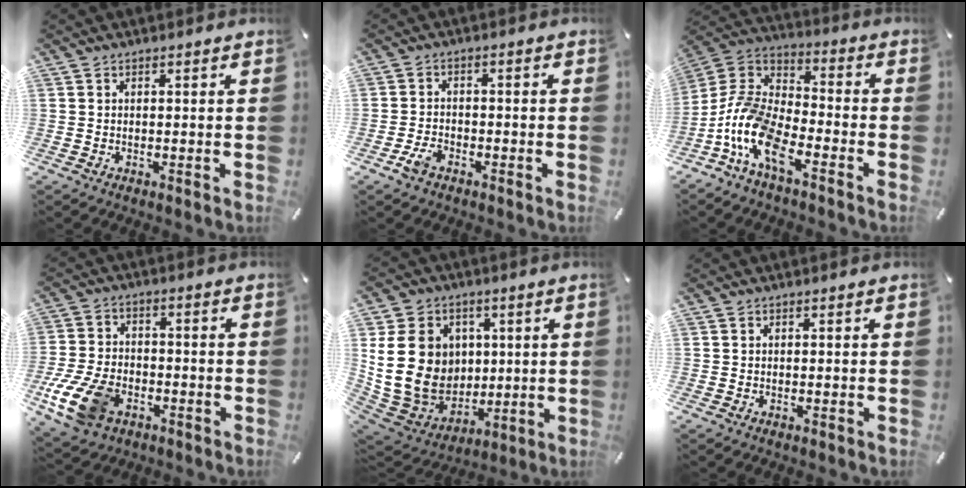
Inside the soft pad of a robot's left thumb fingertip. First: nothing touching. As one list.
[{"total": 3.8, "force": [-2.4, 2.4, 1.8], "torque": [-0.043, 0.009, -0.047]}, {"total": 13.1, "force": [-7.6, 6.3, 8.7], "torque": [-0.205, 0.008, -0.150]}, {"total": 12.7, "force": [-5.5, 8.4, 7.8], "torque": [-0.172, 0.025, -0.099]}, {"total": 19.0, "force": [2.8, 16.2, 9.4], "torque": [-0.195, -0.016, 0.064]}, {"total": 0.0}]